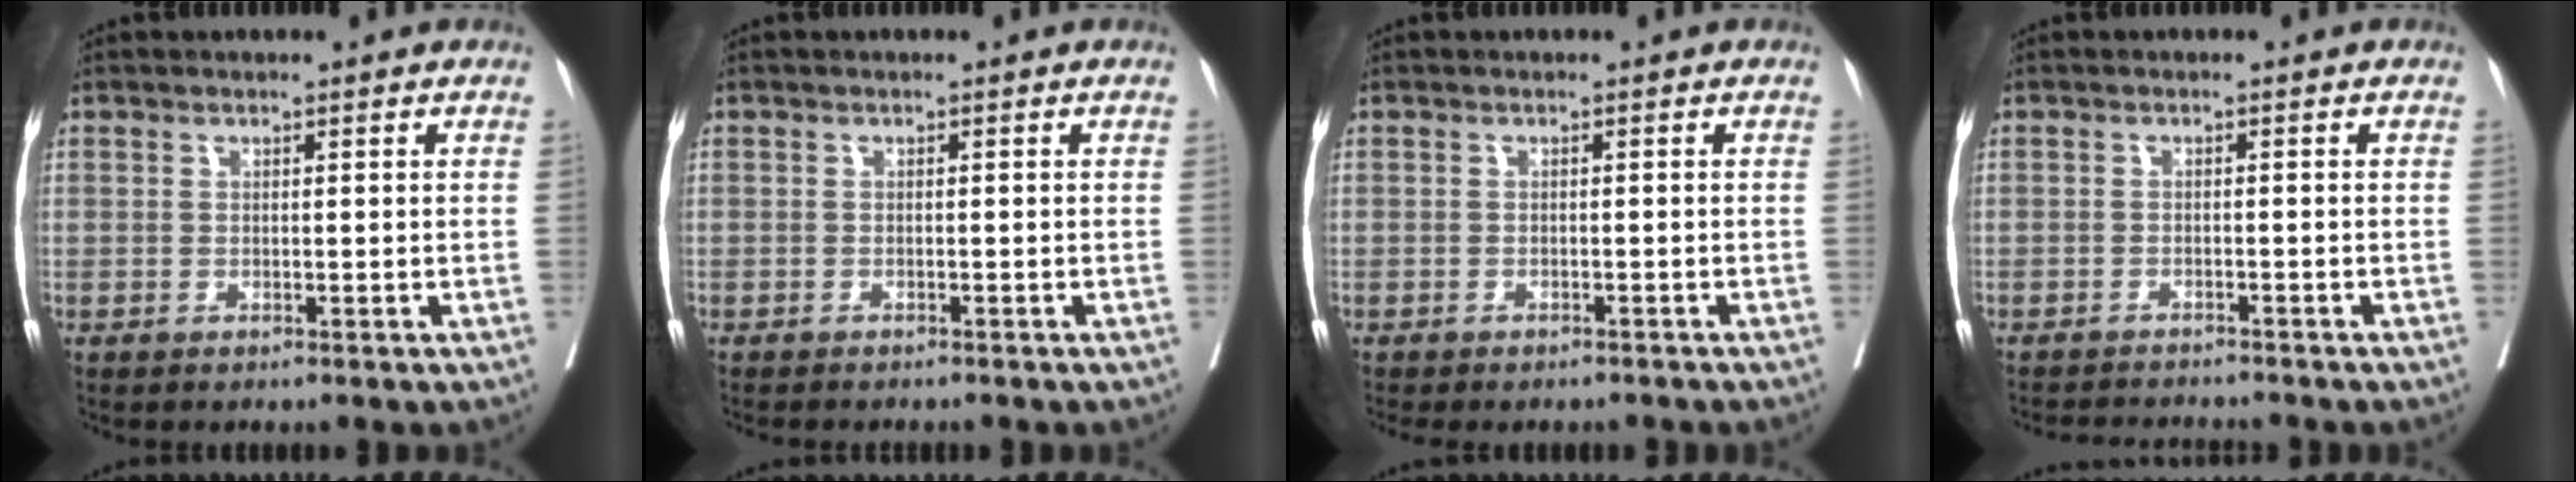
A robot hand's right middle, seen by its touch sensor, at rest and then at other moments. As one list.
[{"total": 3.8, "force": [-3.3, 0.7, 1.6], "torque": [-0.021, -0.006, -0.041]}, {"total": 5.6, "force": [-5.0, 1.9, 1.7], "torque": [-0.013, -0.003, -0.063]}, {"total": 5.8, "force": [-5.6, 0.0, 1.2], "torque": [-0.007, -0.009, -0.083]}]